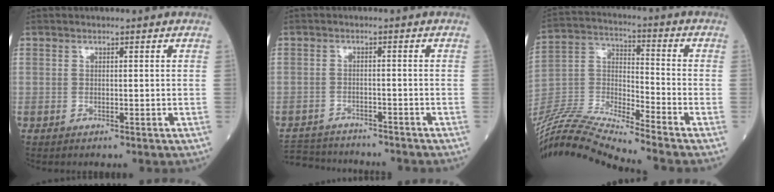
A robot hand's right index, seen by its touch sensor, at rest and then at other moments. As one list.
[{"total": 10.0, "force": [-9.6, 1.7, 2.3], "torque": [-0.047, 0.002, -0.143]}, {"total": 17.5, "force": [-16.4, -1.7, 5.8], "torque": [-0.116, 0.013, -0.308]}]